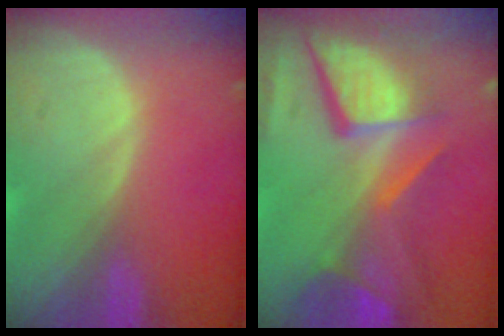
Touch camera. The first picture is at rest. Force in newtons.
{"total": 12.4, "press": 10.1, "slide": 7.1}